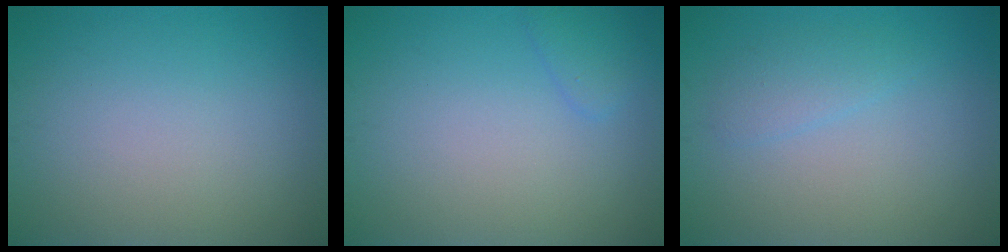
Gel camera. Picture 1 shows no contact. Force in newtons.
{"total": 1.3, "press": 1.3, "slide": 0.1}
{"total": 1.6, "press": 1.6, "slide": 0.0}